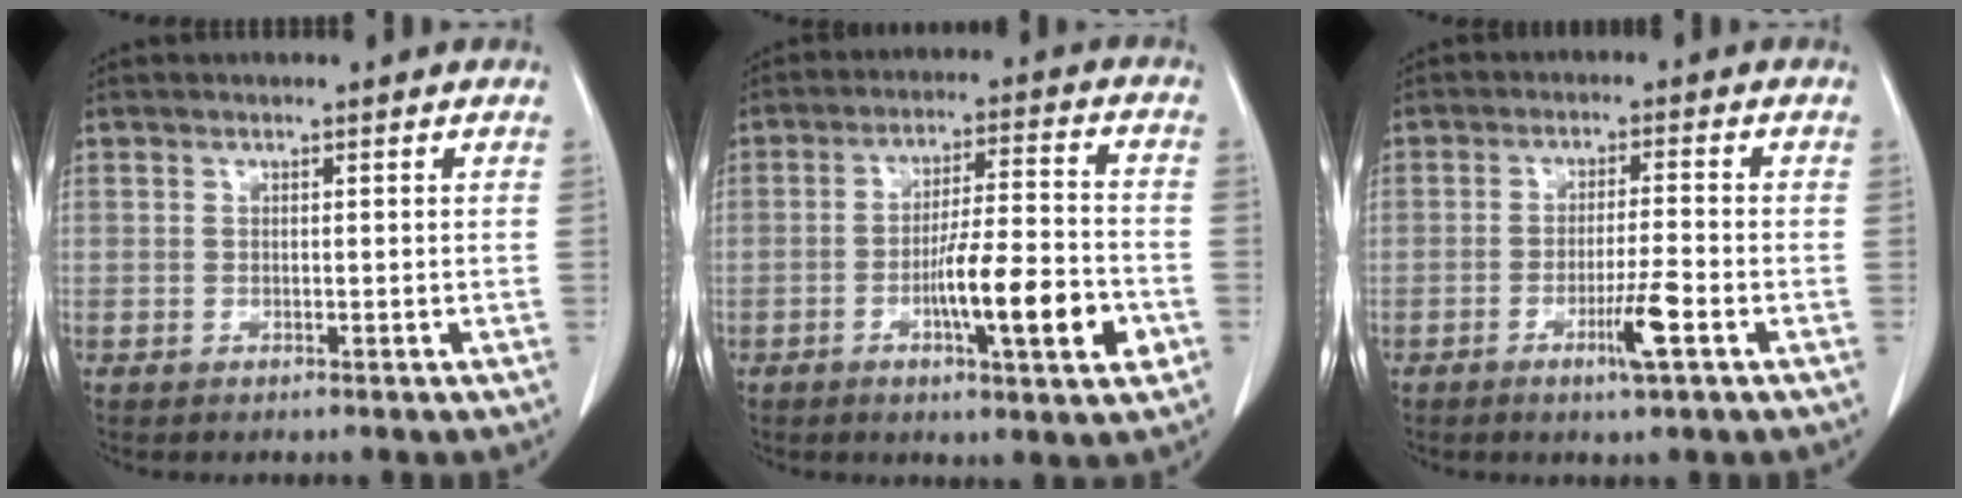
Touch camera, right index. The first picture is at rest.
{"total": 13.1, "force": [-4.3, 1.7, 12.3], "torque": [-0.197, 0.004, -0.065]}
{"total": 6.0, "force": [-2.7, 0.2, 5.4], "torque": [-0.095, -0.007, -0.046]}